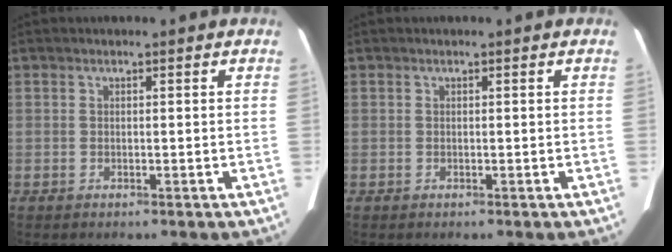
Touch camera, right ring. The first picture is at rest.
{"total": 0.0}